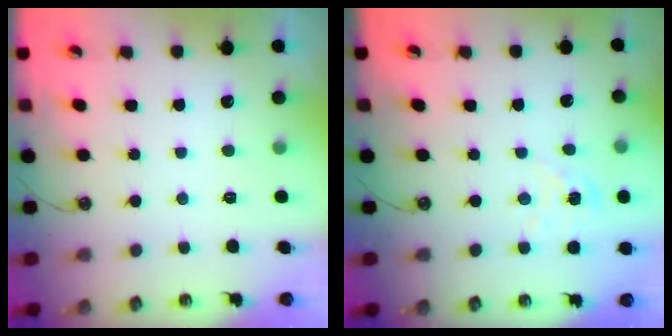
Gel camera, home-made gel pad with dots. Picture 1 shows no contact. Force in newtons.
{"total": 1.3, "press": 1.3, "slide": 0.2}